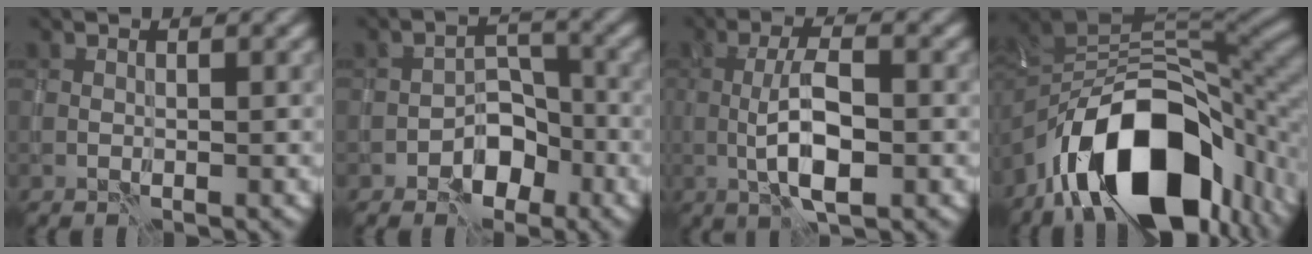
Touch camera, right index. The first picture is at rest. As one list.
[{"total": 4.0, "force": [-2.3, 2.5, 2.1], "torque": [-0.015, 0.008, -0.038]}, {"total": 5.1, "force": [-1.3, 1.5, 4.7], "torque": [-0.090, 0.008, -0.026]}, {"total": 16.5, "force": [-8.4, 8.0, 11.8], "torque": [-0.190, 0.008, -0.139]}]